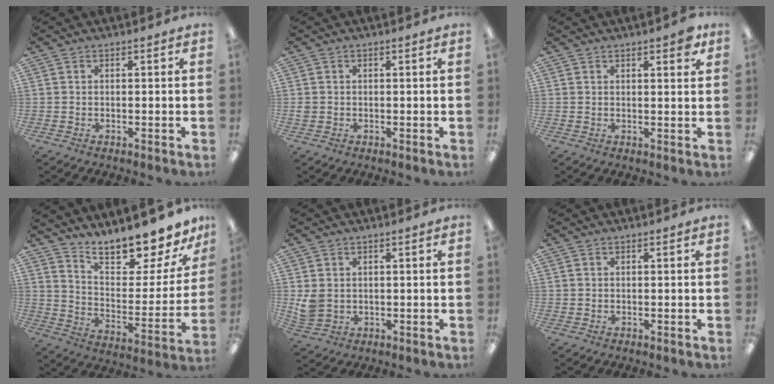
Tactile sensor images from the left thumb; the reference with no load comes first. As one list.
[{"total": 1.0, "force": [0.0, 1.0, 0.4], "torque": [-0.008, 0.004, -0.001]}, {"total": 3.4, "force": [2.4, 0.8, 2.3], "torque": [-0.025, -0.010, 0.036]}, {"total": 15.1, "force": [13.9, 3.0, 4.9], "torque": [-0.083, -0.119, 0.239]}, {"total": 4.0, "force": [1.3, 3.3, 2.0], "torque": [-0.038, -0.003, 0.026]}, {"total": 0.0}]